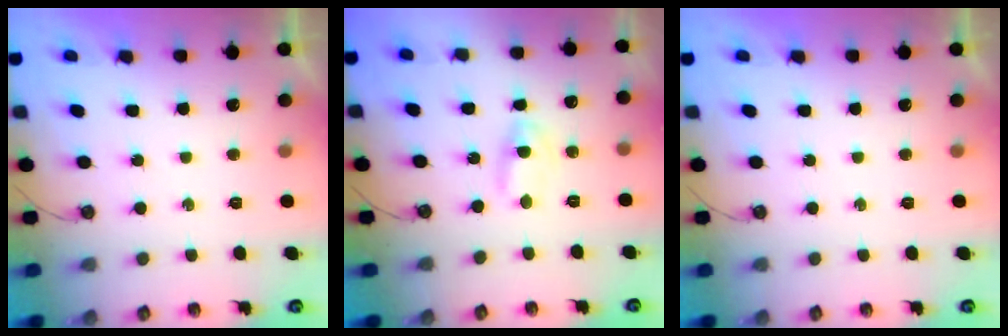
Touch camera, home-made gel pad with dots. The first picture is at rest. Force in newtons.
{"total": 2.3, "press": 2.3, "slide": 0.2}
{"total": 0.0}